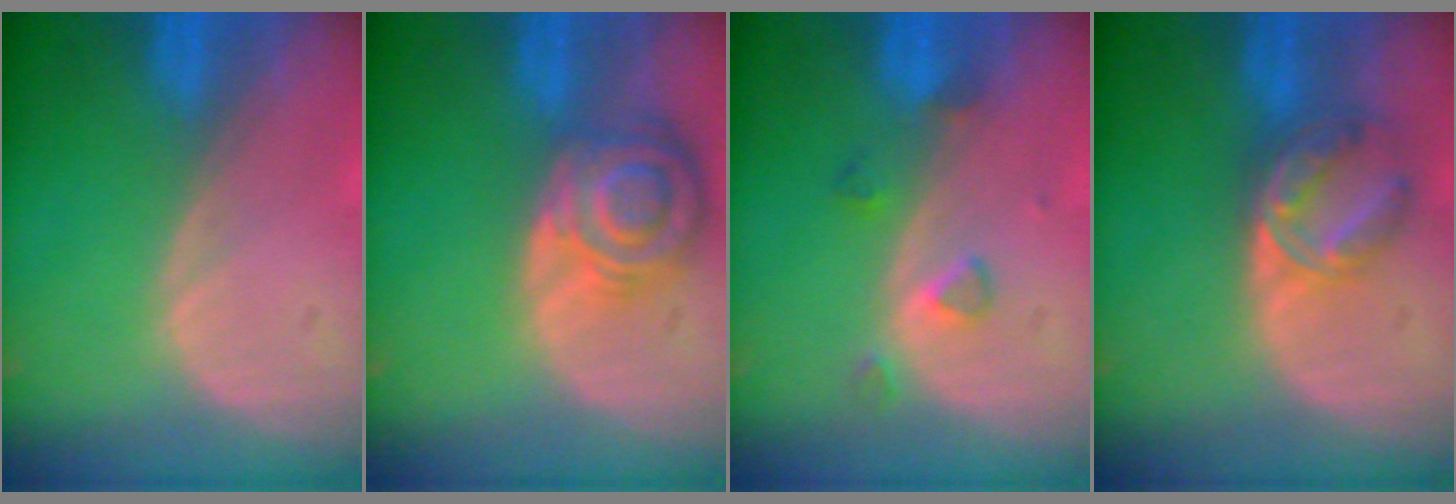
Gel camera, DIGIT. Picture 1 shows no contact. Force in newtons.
{"total": 8.3, "press": 7.3, "slide": 3.9}
{"total": 3.0, "press": 2.8, "slide": 0.9}
{"total": 6.7, "press": 5.9, "slide": 3.0}